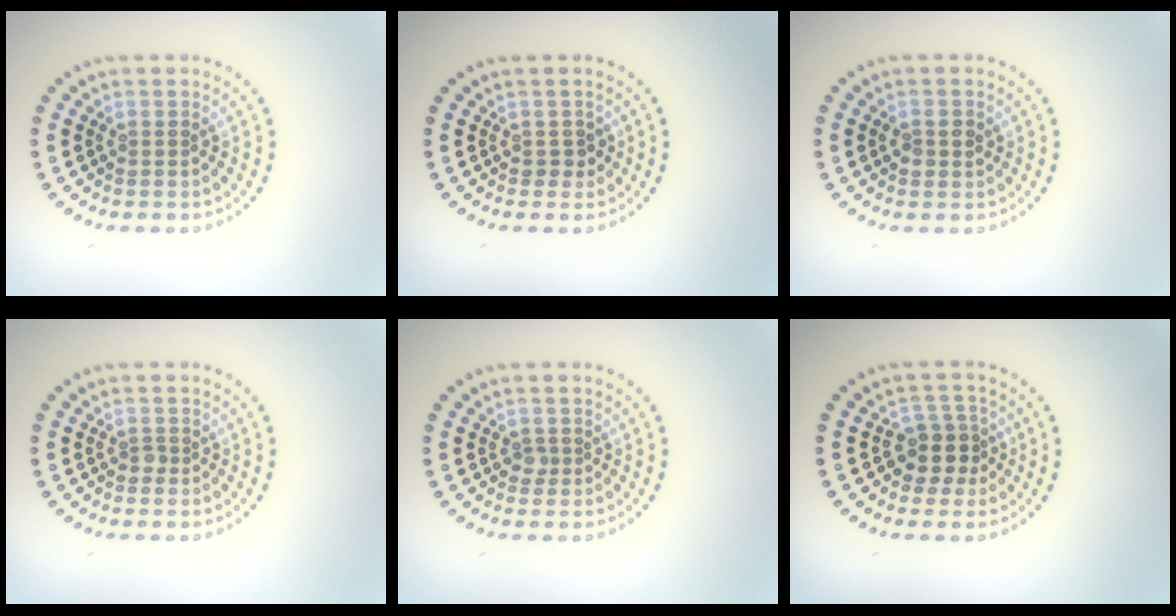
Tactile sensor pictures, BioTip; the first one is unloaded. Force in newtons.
{"total": 1.1, "press": 1.0, "slide": 0.5}
{"total": 1.4, "press": 1.4, "slide": 0.2}
{"total": 0.8, "press": 0.5, "slide": 0.6}
{"total": 0.8, "press": 0.6, "slide": 0.6}
{"total": 2.9, "press": 2.6, "slide": 1.4}